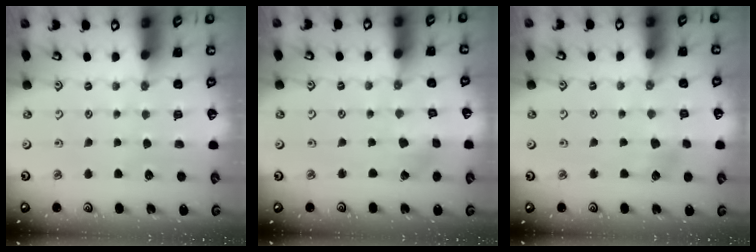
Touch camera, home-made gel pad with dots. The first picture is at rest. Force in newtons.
{"total": 1.1, "press": 1.0, "slide": 0.1}
{"total": 4.1, "press": 4.1, "slide": 0.5}